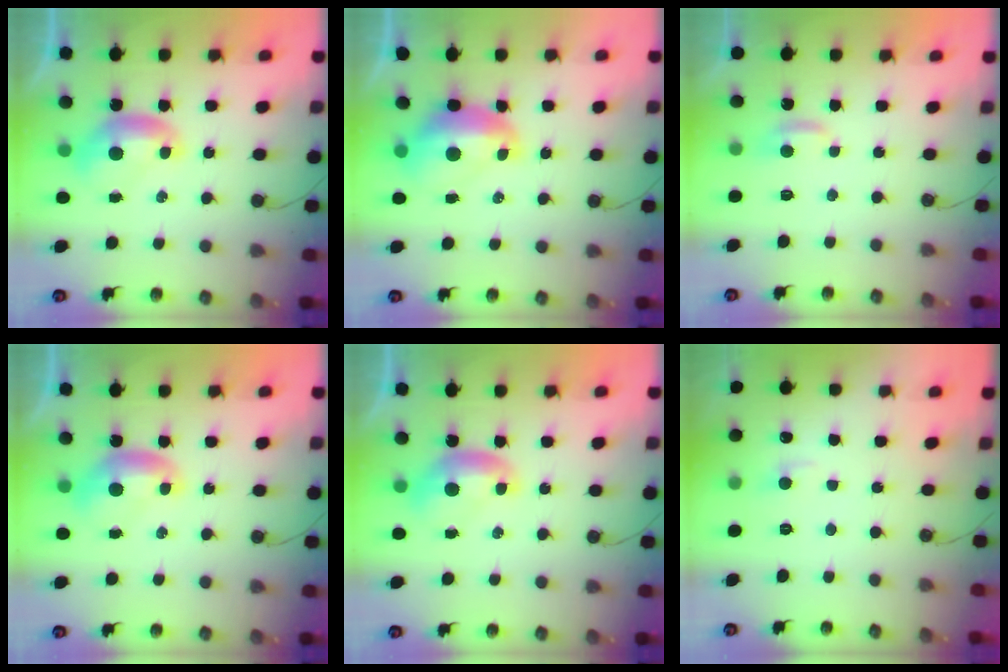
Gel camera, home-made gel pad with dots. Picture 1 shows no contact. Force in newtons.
{"total": 2.7, "press": 2.7, "slide": 0.7}
{"total": 2.9, "press": 2.9, "slide": 0.3}
{"total": 0.0}
{"total": 0.0}
{"total": 0.7, "press": 0.2, "slide": 0.7}